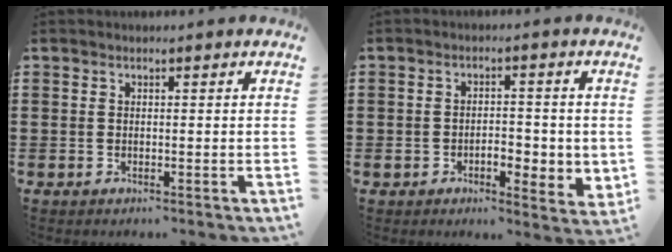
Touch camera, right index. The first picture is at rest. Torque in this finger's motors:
{"motor_torque": [0.60, -0.50, 0.54, 0.09]}